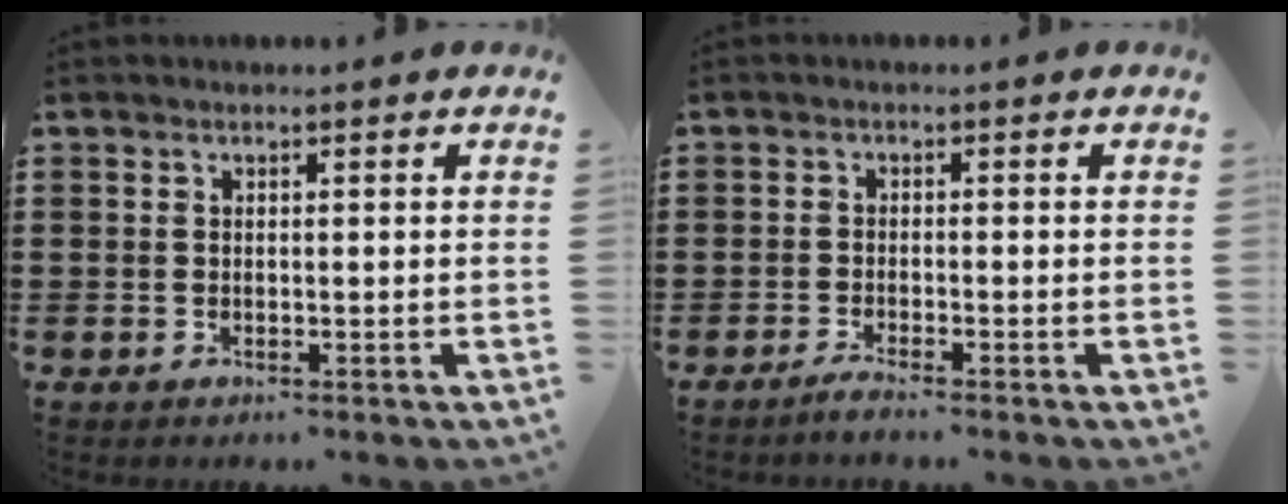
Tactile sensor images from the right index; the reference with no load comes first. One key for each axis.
{"total": 1.6, "fx": -1.5, "fy": -0.2, "fz": 0.6, "tx": -0.009, "ty": -0.003, "tz": -0.026}